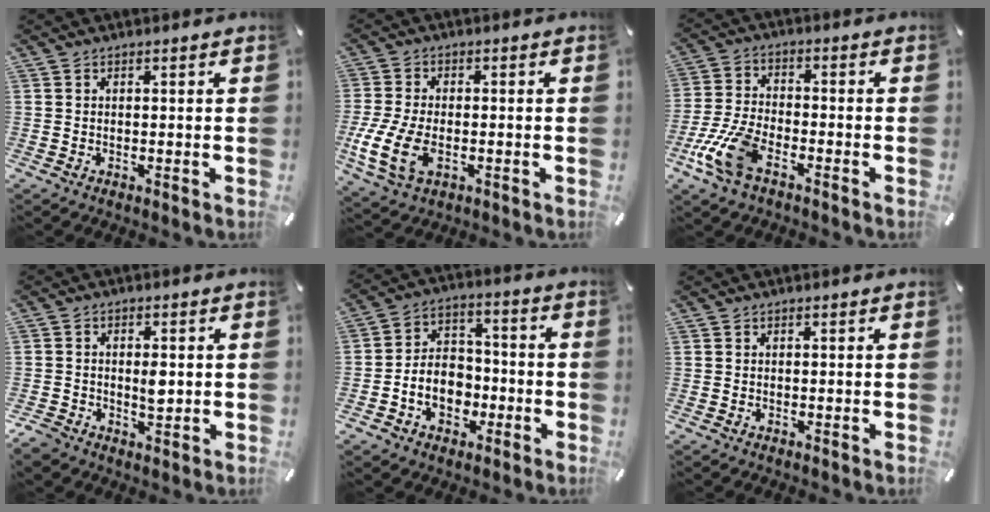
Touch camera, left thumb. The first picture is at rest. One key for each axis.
{"total": 10.0, "fx": -2.4, "fy": 6.0, "fz": 7.6, "tx": -0.172, "ty": -0.005, "tz": -0.040}
{"total": 10.7, "fx": -5.5, "fy": 5.1, "fz": 7.6, "tx": -0.179, "ty": 0.004, "tz": -0.105}
{"total": 4.6, "fx": -0.4, "fy": 3.6, "fz": 2.8, "tx": -0.051, "ty": 0.000, "tz": -0.010}
{"total": 10.0, "fx": -3.4, "fy": 8.1, "fz": 4.7, "tx": -0.085, "ty": 0.026, "tz": -0.060}
{"total": 0.0}